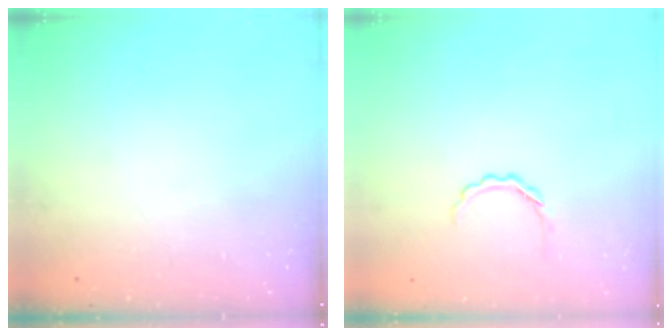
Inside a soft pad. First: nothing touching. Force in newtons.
{"total": 3.7, "press": 3.7, "slide": 0.7}